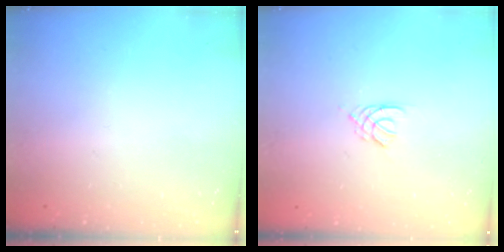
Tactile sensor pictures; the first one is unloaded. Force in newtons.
{"total": 2.6, "press": 2.5, "slide": 0.5}